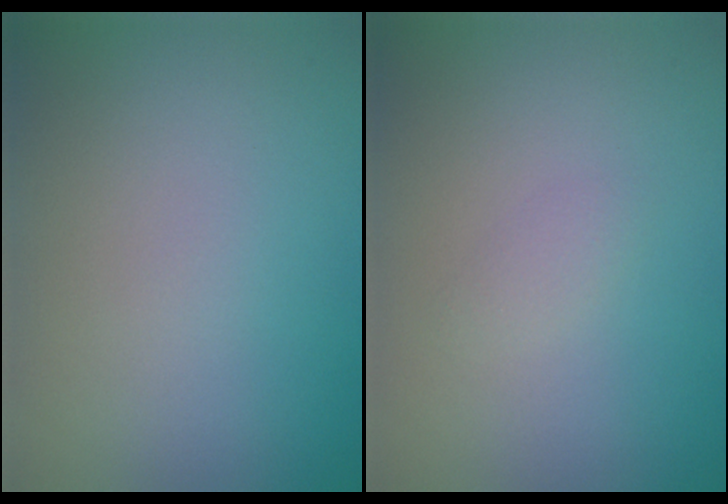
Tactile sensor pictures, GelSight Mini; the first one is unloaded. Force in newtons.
{"total": 0.8, "press": 0.8, "slide": 0.0}